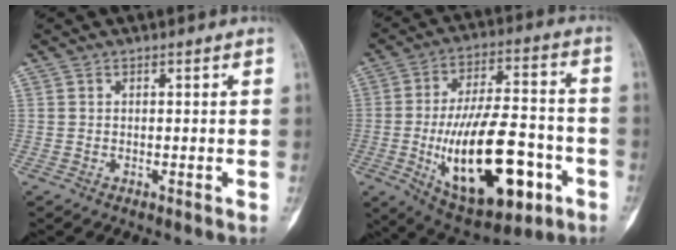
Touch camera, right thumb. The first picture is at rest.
{"total": 24.2, "force": [-7.1, 11.0, 20.3], "torque": [-0.328, 0.026, -0.094]}